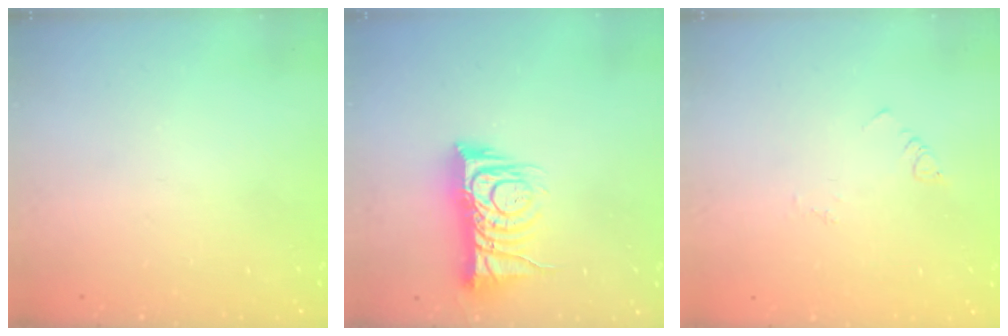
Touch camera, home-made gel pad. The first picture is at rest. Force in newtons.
{"total": 10.8, "press": 10.8, "slide": 0.7}
{"total": 2.5, "press": 2.5, "slide": 0.4}